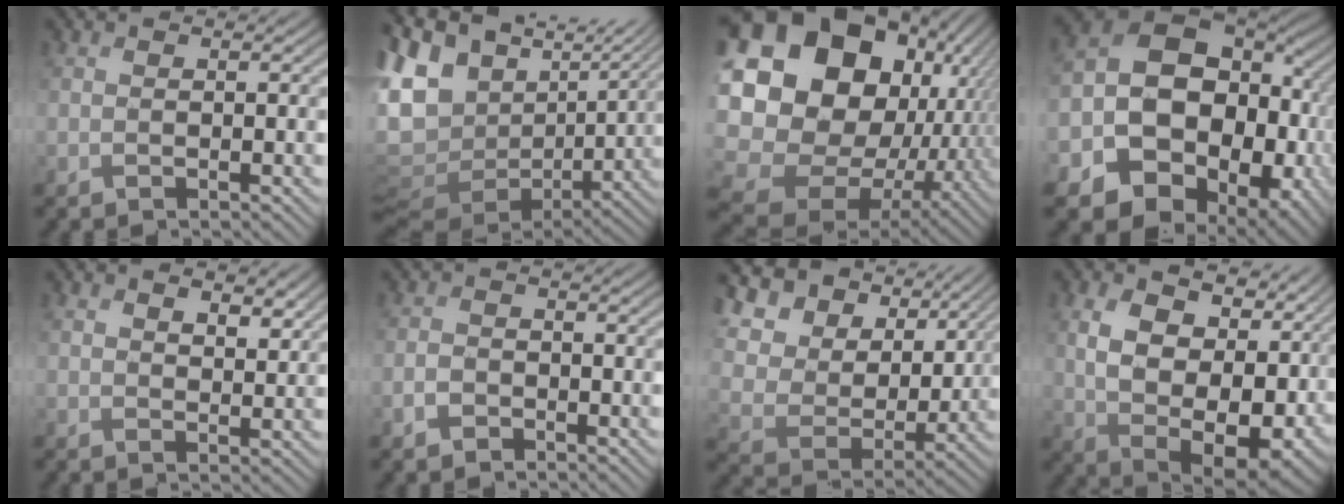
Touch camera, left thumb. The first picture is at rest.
{"total": 15.9, "force": [6.7, 9.6, 10.8], "torque": [-0.252, 0.008, 0.133]}
{"total": 21.4, "force": [-1.2, 16.8, 13.2], "torque": [-0.298, -0.022, -0.017]}
{"total": 20.3, "force": [-3.8, 16.3, 11.5], "torque": [-0.204, -0.049, -0.040]}
{"total": 3.9, "force": [2.3, 2.1, 2.4], "torque": [-0.047, -0.006, 0.048]}
{"total": 2.2, "force": [-1.8, 1.2, 0.2], "torque": [-0.001, 0.000, -0.037]}
{"total": 13.1, "force": [6.0, 9.3, 7.0], "torque": [-0.217, 0.013, 0.114]}
{"total": 15.6, "force": [3.1, 10.1, 11.5], "torque": [-0.220, -0.022, 0.079]}